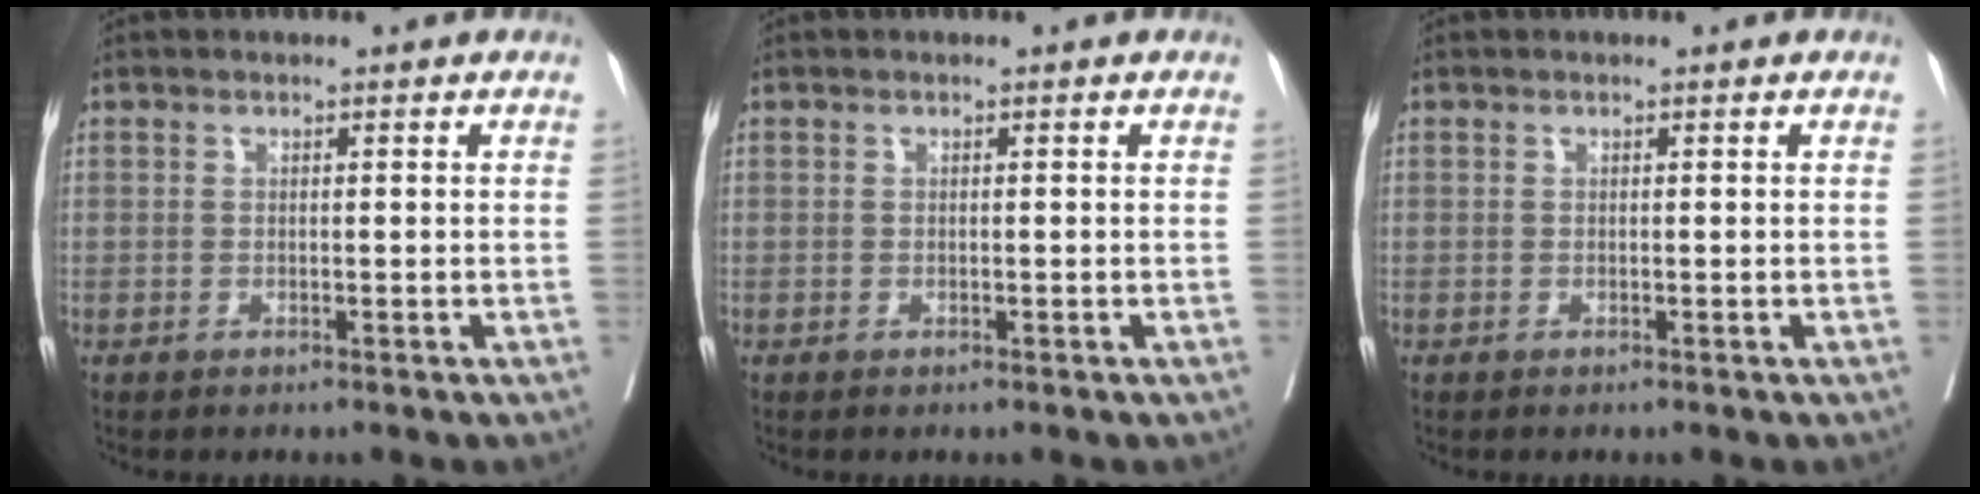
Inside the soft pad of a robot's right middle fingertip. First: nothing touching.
{"total": 0.0}
{"total": 0.0}